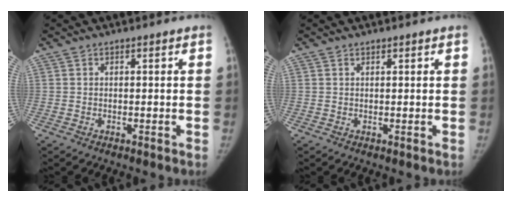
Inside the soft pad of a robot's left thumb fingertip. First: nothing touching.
{"total": 0.0}